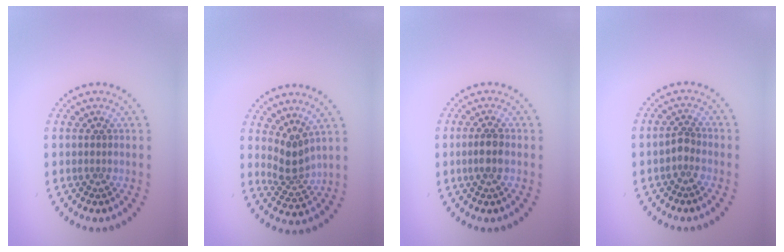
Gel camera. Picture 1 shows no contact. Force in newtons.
{"total": 2.6, "press": 1.9, "slide": 1.8}
{"total": 1.8, "press": 1.7, "slide": 0.6}
{"total": 1.3, "press": 1.0, "slide": 0.7}